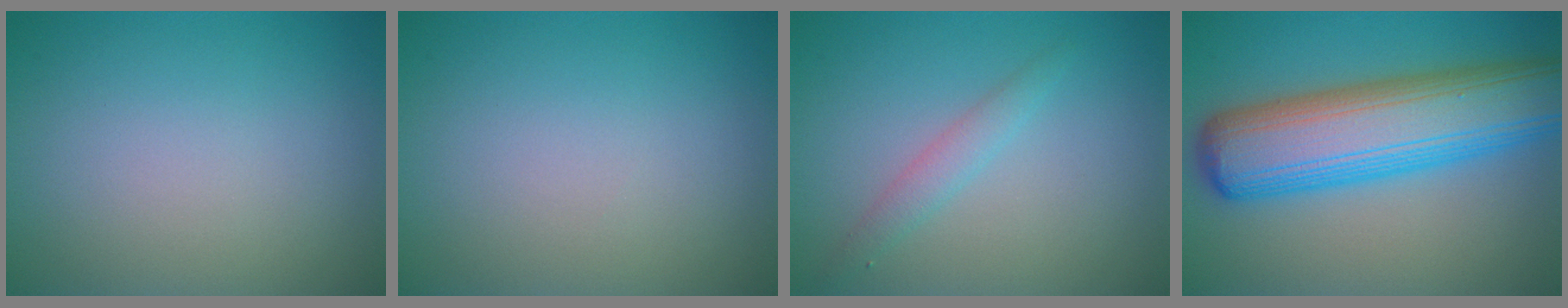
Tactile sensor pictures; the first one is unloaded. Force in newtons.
{"total": 0.0}
{"total": 1.7, "press": 1.7, "slide": 0.0}
{"total": 11.8, "press": 11.8, "slide": 0.3}